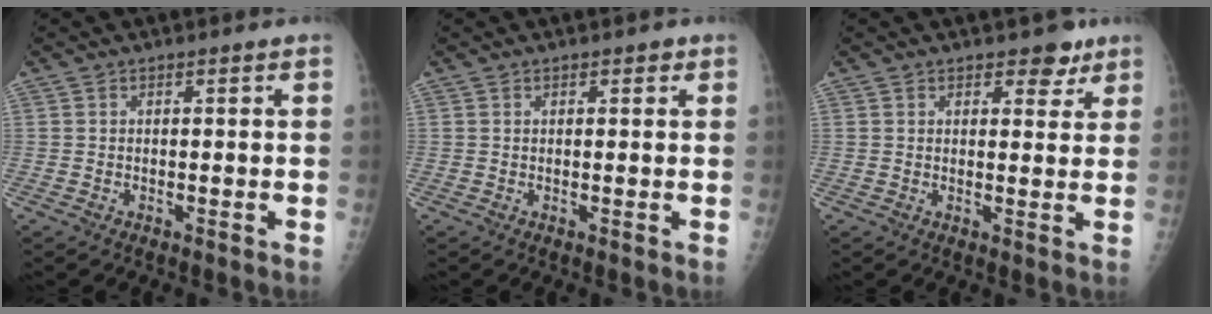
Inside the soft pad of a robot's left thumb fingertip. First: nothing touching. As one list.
[{"total": 1.2, "force": [0.7, 0.6, 0.8], "torque": [-0.003, 0.000, 0.006]}, {"total": 4.1, "force": [2.8, 2.3, 2.0], "torque": [-0.001, -0.013, 0.035]}]